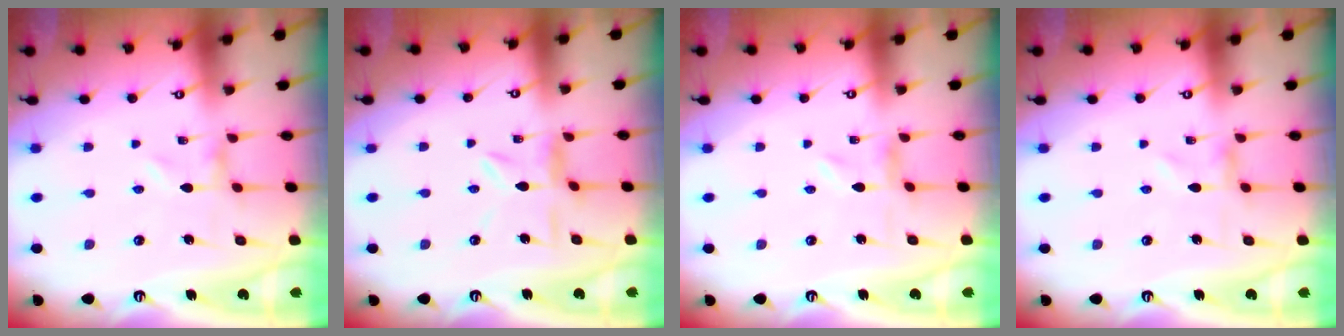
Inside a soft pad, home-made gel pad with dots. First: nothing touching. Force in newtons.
{"total": 6.1, "press": 6.1, "slide": 0.6}
{"total": 0.0}
{"total": 0.0}